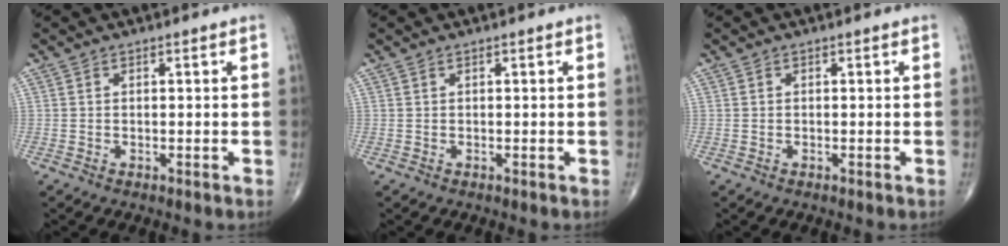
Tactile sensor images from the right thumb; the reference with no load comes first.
{"total": 0.0}
{"total": 0.0}